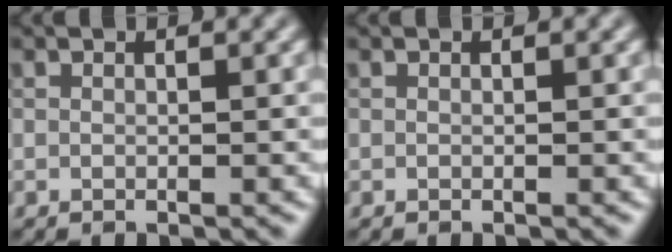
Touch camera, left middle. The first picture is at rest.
{"total": 0.0}